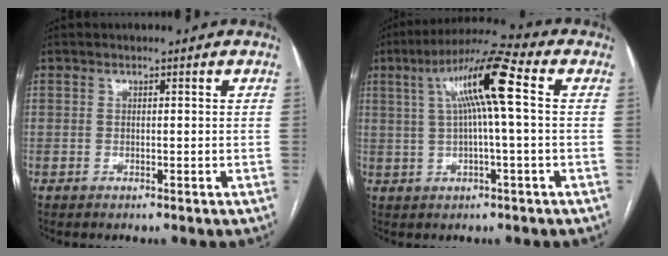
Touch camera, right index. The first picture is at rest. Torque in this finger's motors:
{"motor_torque": [0.88, -0.15, 0.42, 0.10]}